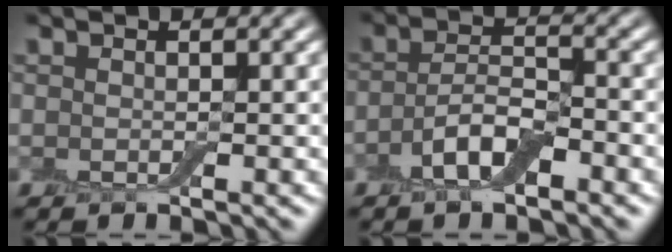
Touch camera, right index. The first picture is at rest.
{"total": 3.8, "force": [-1.8, 1.5, 3.0], "torque": [-0.061, 0.006, -0.039]}